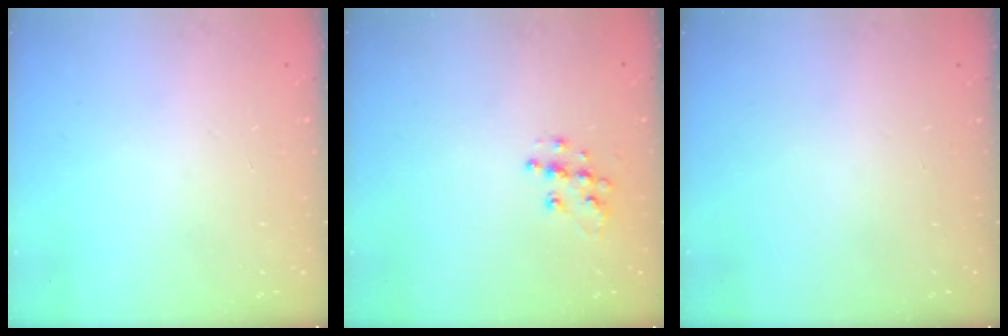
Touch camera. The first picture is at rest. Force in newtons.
{"total": 8.9, "press": 8.9, "slide": 0.5}
{"total": 0.0}